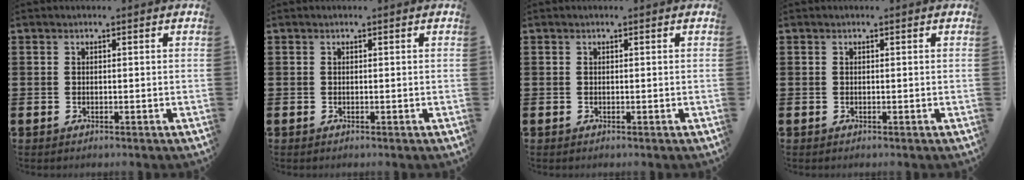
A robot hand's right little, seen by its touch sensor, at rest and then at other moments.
{"total": 0.0}
{"total": 0.0}
{"total": 0.0}